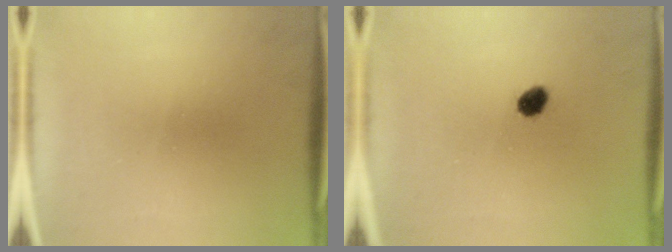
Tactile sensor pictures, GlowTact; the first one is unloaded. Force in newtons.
{"total": 3.0}